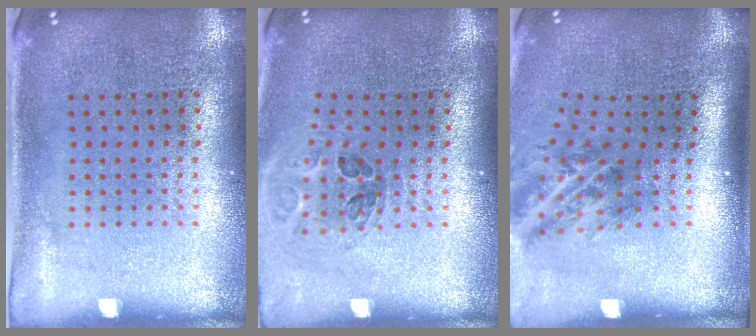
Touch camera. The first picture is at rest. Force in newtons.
{"total": 1.0, "press": 1.0, "slide": 0.1}
{"total": 2.0, "press": 1.3, "slide": 1.5}